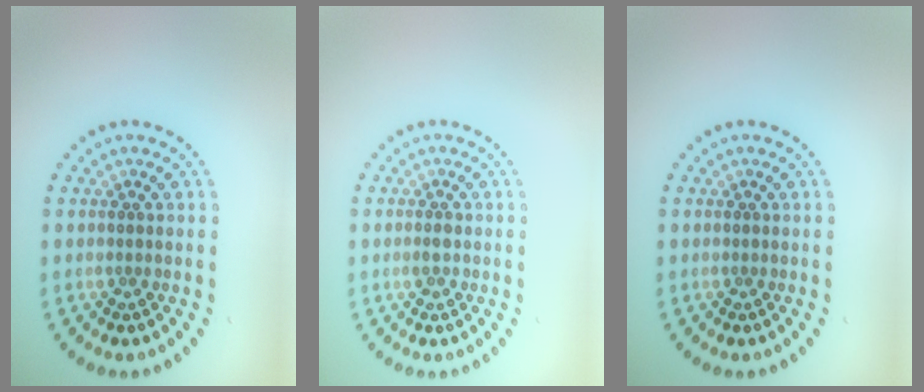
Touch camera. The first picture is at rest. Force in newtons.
{"total": 1.0, "press": 1.0, "slide": 0.1}
{"total": 0.0}